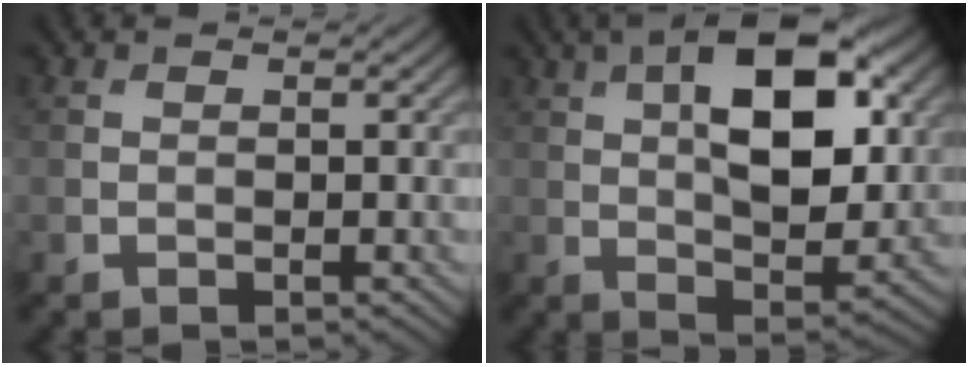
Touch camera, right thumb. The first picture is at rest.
{"total": 13.8, "force": [4.2, 6.5, 11.4], "torque": [-0.183, 0.005, 0.063]}